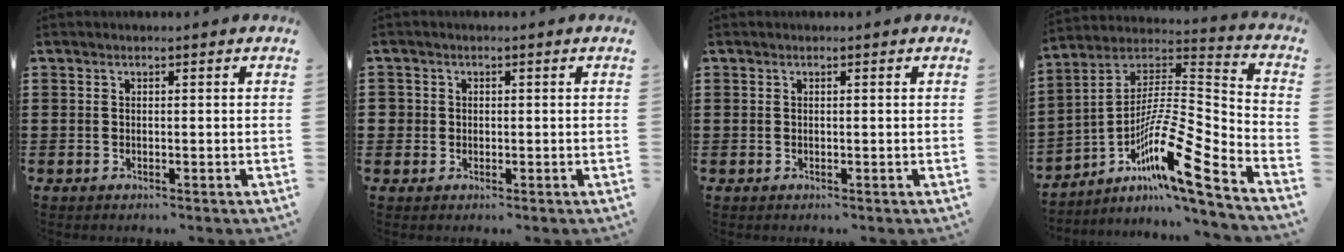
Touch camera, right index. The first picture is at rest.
{"total": 1.5, "force": [0.1, 1.5, 0.1], "torque": [-0.009, 0.008, -0.001]}
{"total": 0.0}
{"total": 12.4, "force": [-7.1, 1.4, 10.1], "torque": [-0.187, -0.021, -0.144]}